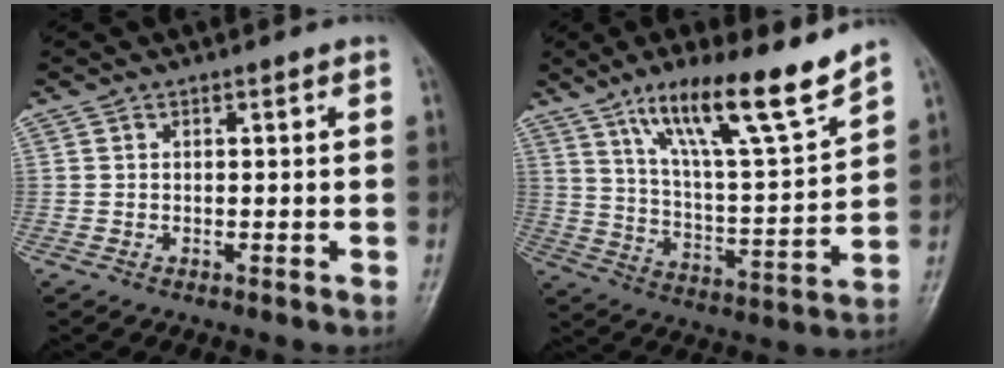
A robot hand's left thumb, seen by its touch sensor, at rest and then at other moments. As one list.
[{"total": 16.8, "force": [11.8, 2.1, 11.7], "torque": [-0.180, -0.066, 0.207]}]